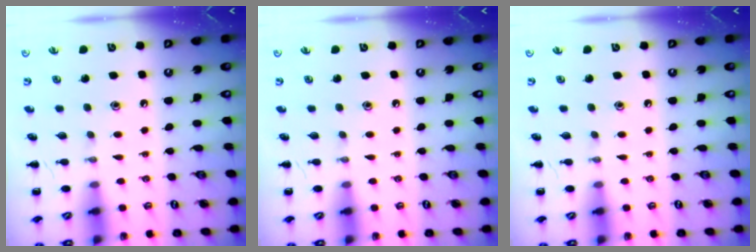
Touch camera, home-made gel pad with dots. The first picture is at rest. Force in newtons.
{"total": 0.0}
{"total": 0.0}